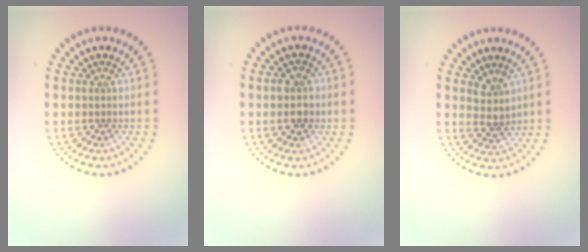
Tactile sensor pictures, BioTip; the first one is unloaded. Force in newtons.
{"total": 2.2, "press": 2.2, "slide": 0.2}
{"total": 2.0, "press": 1.5, "slide": 1.3}